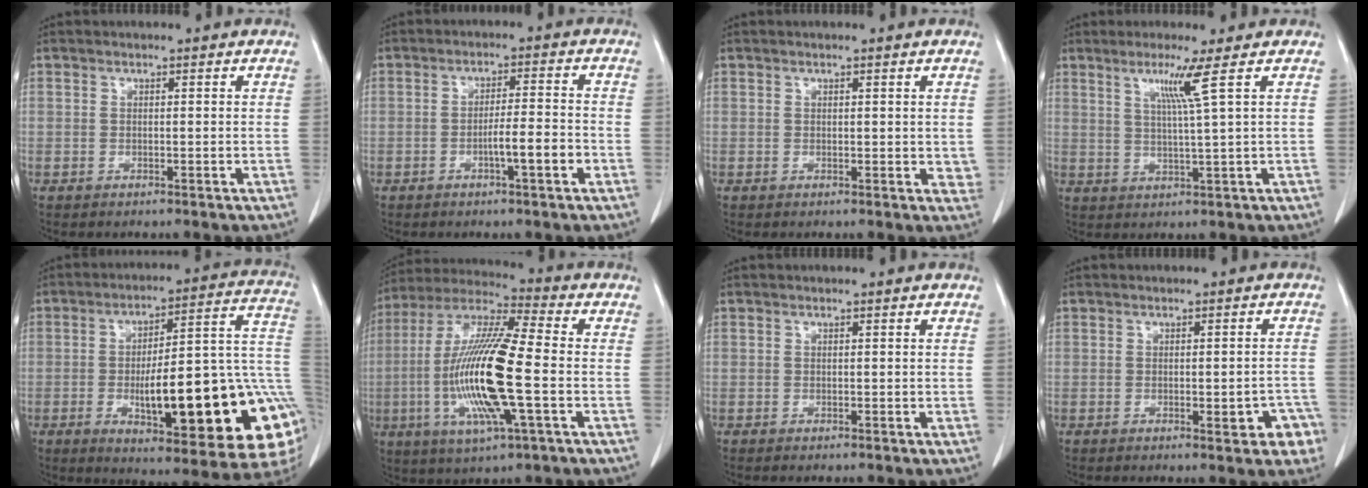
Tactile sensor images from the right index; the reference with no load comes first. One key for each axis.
{"total": 4.9, "fx": -1.8, "fy": 0.2, "fz": 4.6, "tx": -0.070, "ty": 0.002, "tz": -0.027}
{"total": 1.6, "fx": 0.7, "fy": 1.0, "fz": 1.0, "tx": -0.002, "ty": -0.005, "tz": 0.010}
{"total": 4.9, "fx": 2.3, "fy": -1.8, "fz": 4.0, "tx": -0.078, "ty": -0.010, "tz": 0.047}
{"total": 27.2, "fx": -5.0, "fy": 5.6, "fz": 26.1, "tx": -0.271, "ty": 0.012, "tz": -0.061}
{"total": 18.2, "fx": -3.3, "fy": 1.8, "fz": 17.8, "tx": -0.369, "ty": -0.011, "tz": -0.062}
{"total": 0.0}
{"total": 4.6, "fx": -1.9, "fy": 1.4, "fz": 3.9, "tx": -0.034, "ty": 0.007, "tz": -0.016}